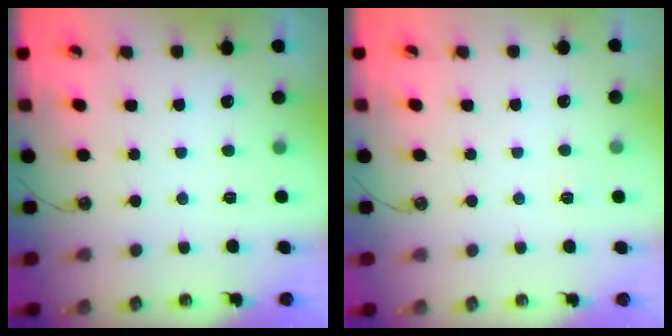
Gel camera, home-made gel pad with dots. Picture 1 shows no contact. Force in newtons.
{"total": 2.8, "press": 2.8, "slide": 0.3}